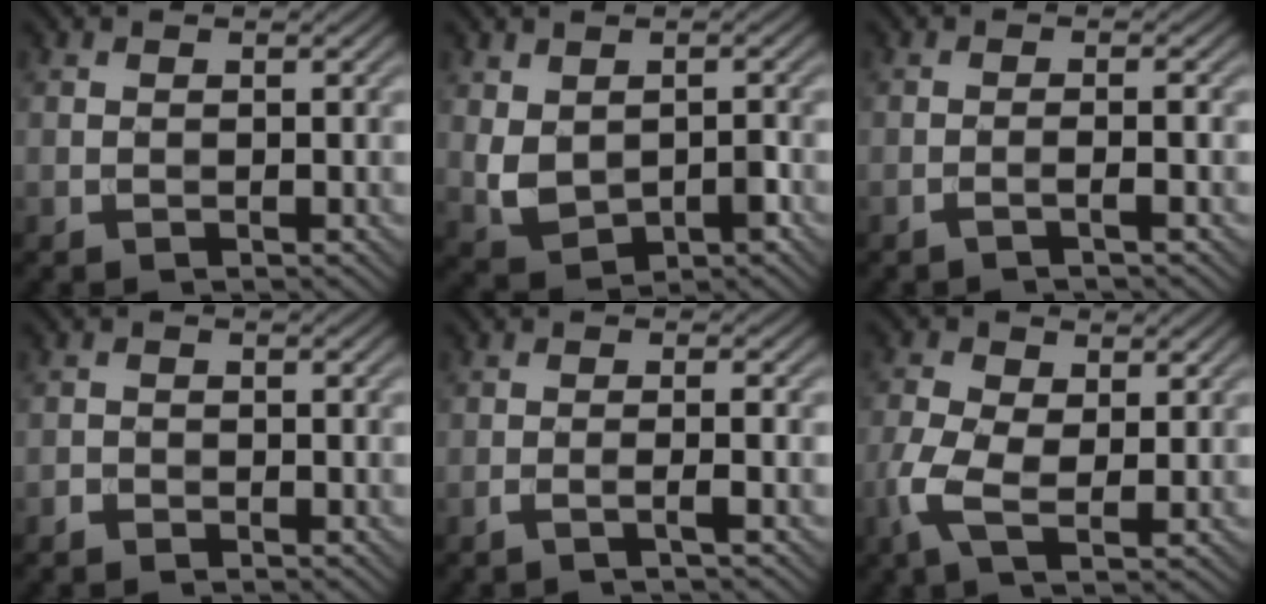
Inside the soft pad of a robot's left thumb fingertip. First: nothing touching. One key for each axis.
{"total": 5.2, "fx": -0.5, "fy": 3.4, "fz": 3.9, "tx": -0.085, "ty": -0.011, "tz": 0.000}
{"total": 1.7, "fx": -0.8, "fy": 0.0, "fz": 1.5, "tx": -0.021, "ty": 0.011, "tz": -0.025}
{"total": 0.9, "fx": -0.8, "fy": 0.5, "fz": 0.2, "tx": -0.003, "ty": -0.001, "tz": -0.018}
{"total": 2.0, "fx": -1.0, "fy": 0.1, "fz": 1.8, "tx": -0.024, "ty": 0.009, "tz": -0.032}
{"total": 5.3, "fx": -0.7, "fy": 2.8, "fz": 4.5, "tx": -0.122, "ty": -0.001, "tz": -0.018}